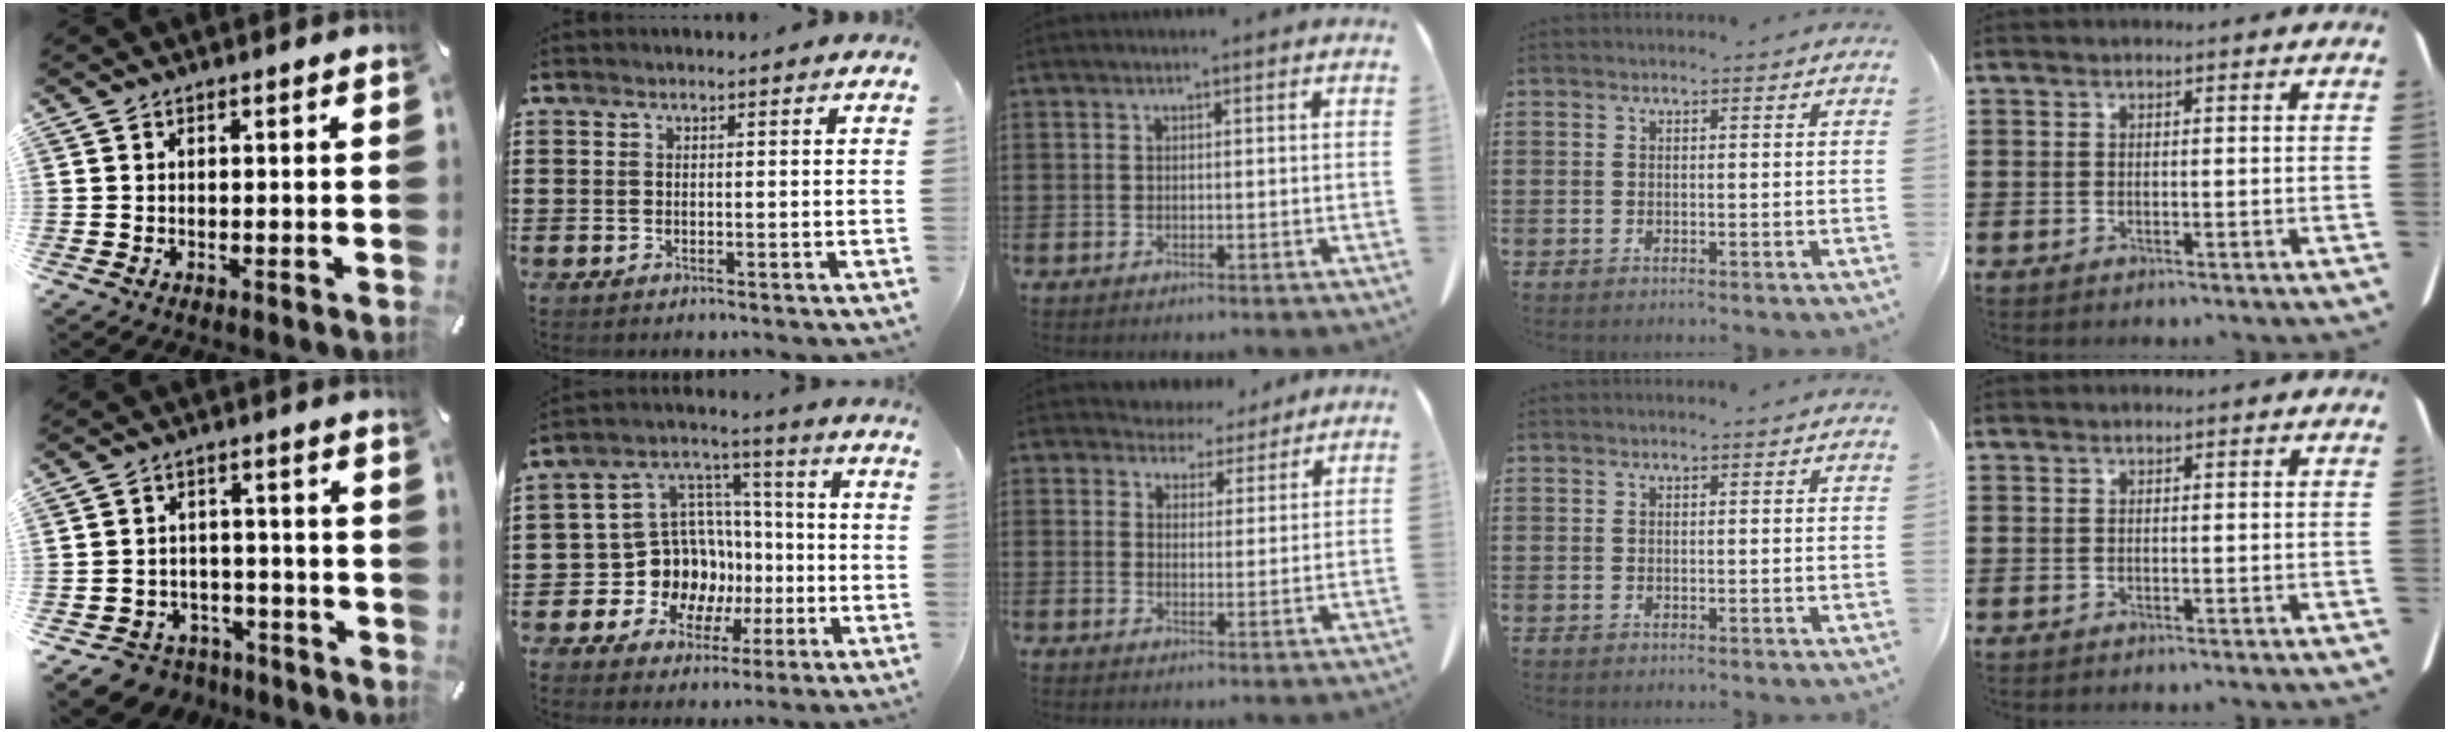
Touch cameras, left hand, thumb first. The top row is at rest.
{"thumb": {"total": 6.6, "force": [-4.5, 4.7, 1.4], "torque": [-0.029, 0.026, -0.084]}, "index": {"total": 12.0, "force": [-2.2, 11.1, 4.1], "torque": [-0.119, 0.000, -0.026]}, "middle": {"total": 4.7, "force": [4.3, 1.7, 0.1], "torque": [-0.021, -0.016, 0.082]}}